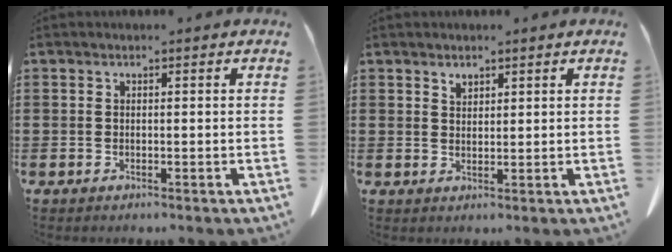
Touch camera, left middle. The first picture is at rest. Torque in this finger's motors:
{"motor_torque": [0.09, 0.09, 0.00, 0.00]}